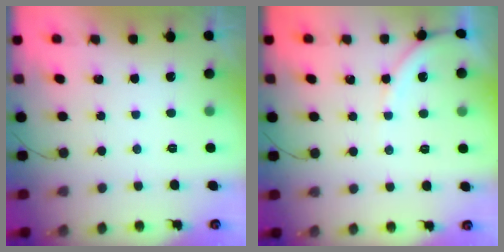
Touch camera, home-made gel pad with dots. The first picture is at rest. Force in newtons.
{"total": 5.4, "press": 5.3, "slide": 0.8}